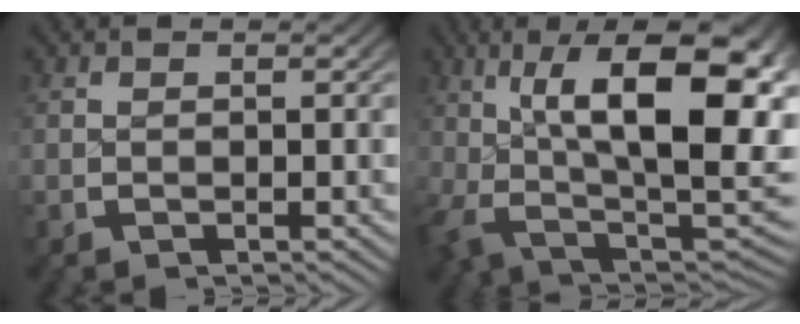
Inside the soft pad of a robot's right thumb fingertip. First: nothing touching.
{"total": 17.8, "force": [0.1, 9.8, 14.9], "torque": [-0.252, -0.056, 0.024]}